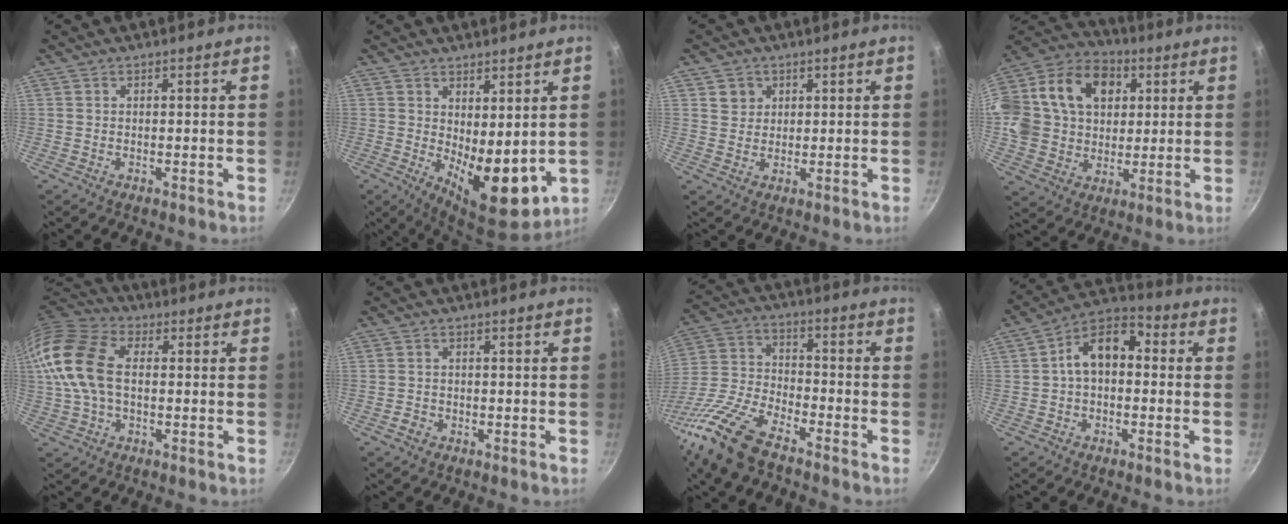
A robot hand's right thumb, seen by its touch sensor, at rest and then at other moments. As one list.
[{"total": 10.9, "force": [1.1, 5.0, 9.6], "torque": [-0.115, -0.033, 0.029]}, {"total": 3.4, "force": [1.4, 3.0, 0.7], "torque": [0.009, 0.004, 0.024]}, {"total": 25.3, "force": [6.1, 19.4, 15.1], "torque": [-0.294, 0.033, 0.102]}, {"total": 16.9, "force": [0.9, 10.6, 13.1], "torque": [-0.268, 0.034, 0.001]}, {"total": 1.9, "force": [-1.0, 1.5, 0.7], "torque": [-0.009, 0.013, -0.014]}, {"total": 16.9, "force": [-11.7, 6.5, 10.3], "torque": [-0.212, 0.050, -0.247]}, {"total": 10.4, "force": [0.3, 6.8, 7.8], "torque": [-0.102, 0.041, -0.013]}]